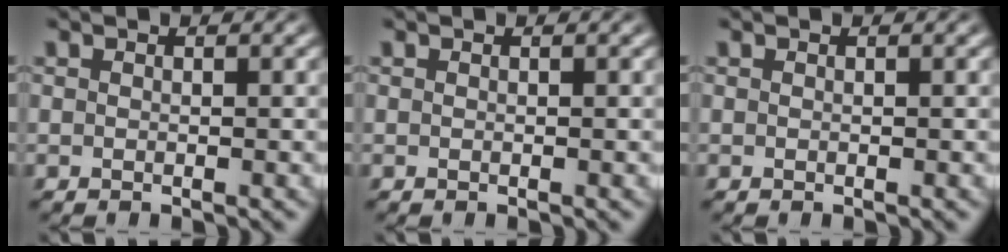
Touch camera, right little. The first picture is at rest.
{"total": 0.0}
{"total": 0.0}